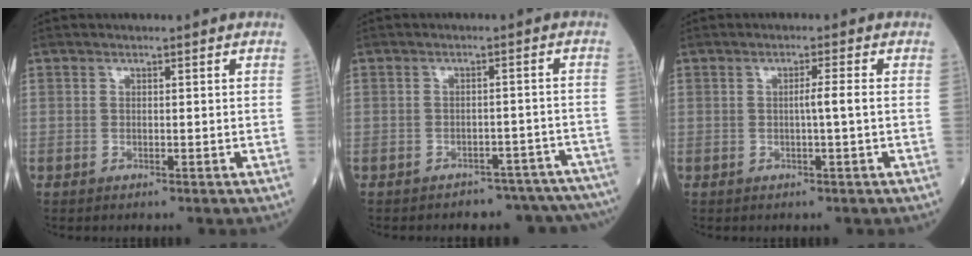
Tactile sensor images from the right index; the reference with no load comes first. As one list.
[{"total": 11.7, "force": [-10.8, 4.0, 1.7], "torque": [-0.003, 0.029, -0.115]}, {"total": 2.0, "force": [-0.2, -0.5, 2.0], "torque": [-0.035, 0.000, -0.005]}]